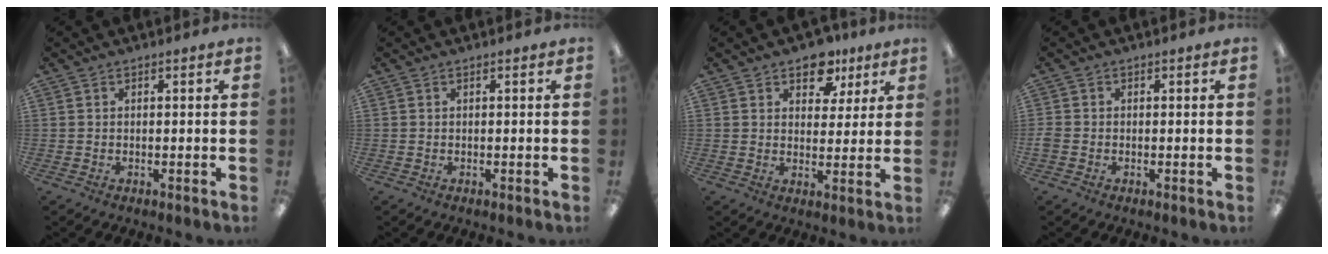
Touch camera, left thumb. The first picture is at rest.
{"total": 0.0}
{"total": 11.9, "force": [8.0, 6.7, 5.7], "torque": [-0.075, -0.036, 0.140]}
{"total": 1.2, "force": [-0.7, 1.0, 0.2], "torque": [-0.001, 0.002, -0.013]}